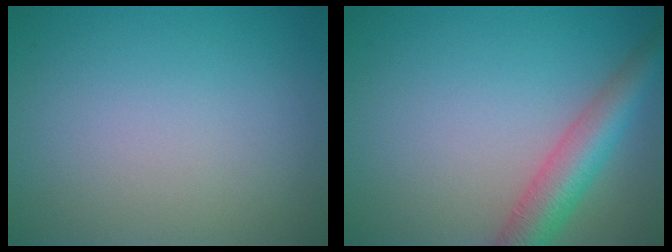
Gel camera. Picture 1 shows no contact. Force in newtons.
{"total": 5.0, "press": 5.0, "slide": 0.3}